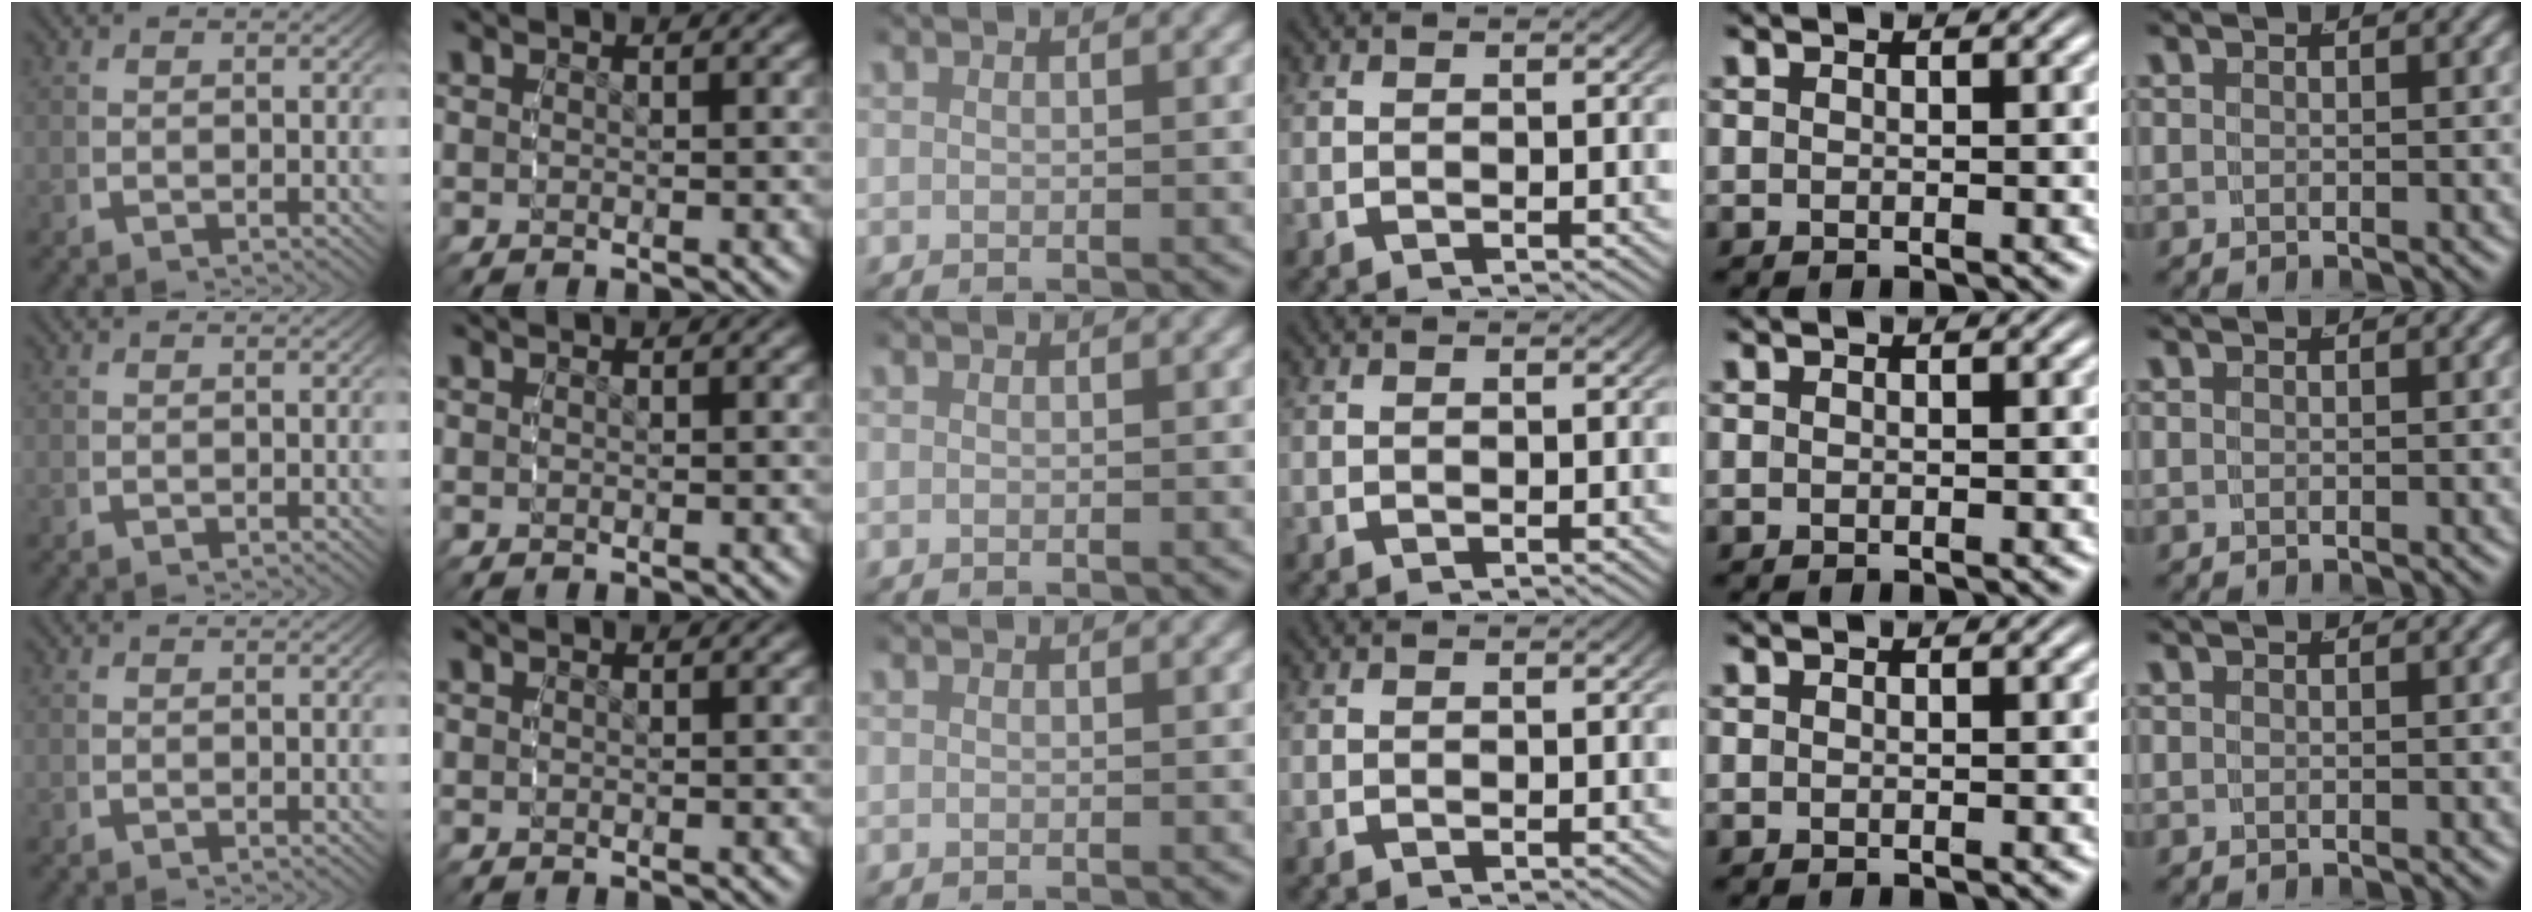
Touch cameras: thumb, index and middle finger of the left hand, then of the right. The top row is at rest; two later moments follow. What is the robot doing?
{"motion": "reach", "object": "jewelry box"}